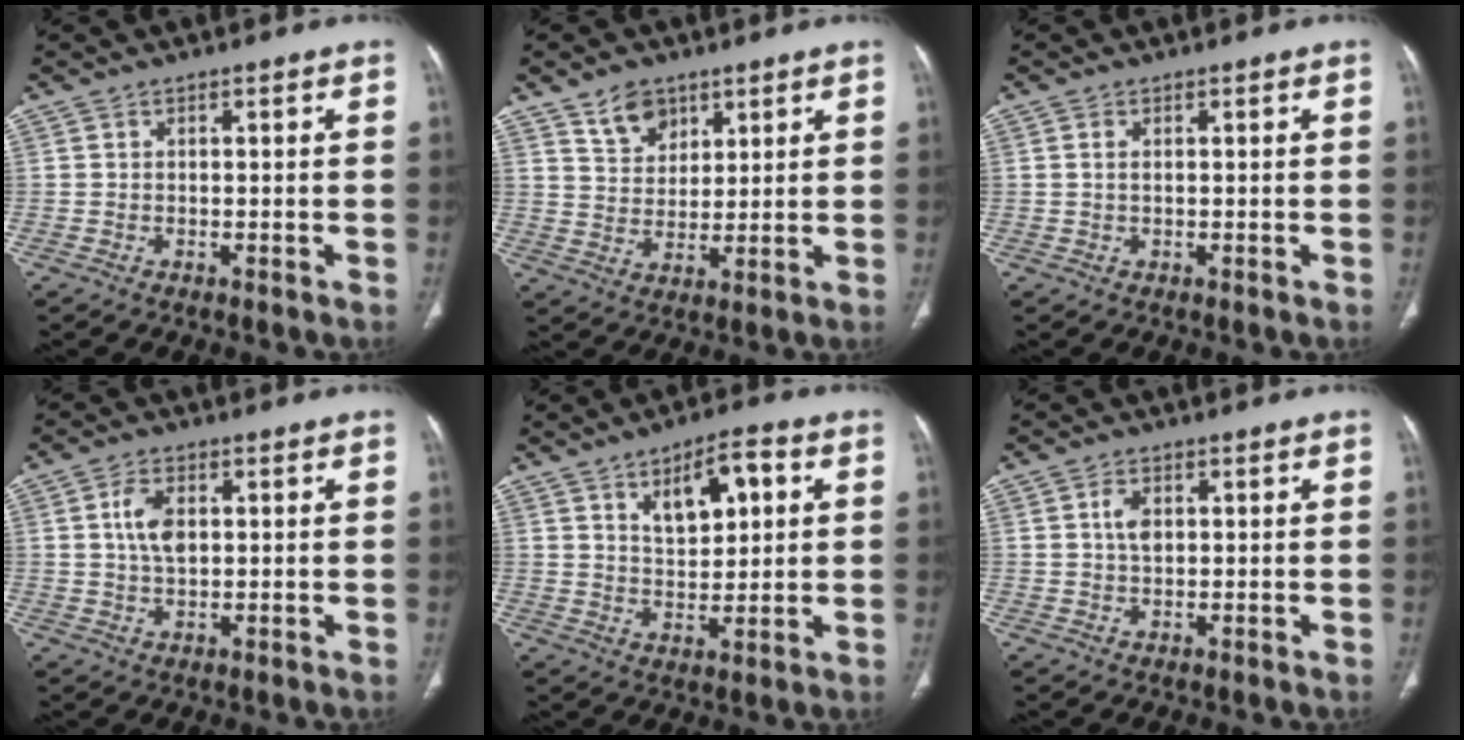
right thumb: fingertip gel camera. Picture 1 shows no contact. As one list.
[{"total": 7.0, "force": [4.5, 4.6, 2.6], "torque": [-0.021, -0.031, 0.088]}, {"total": 1.1, "force": [0.2, 0.5, 0.9], "torque": [-0.024, 0.005, 0.007]}, {"total": 5.5, "force": [1.1, 3.1, 4.3], "torque": [-0.083, 0.000, 0.020]}, {"total": 9.3, "force": [3.6, 4.5, 7.4], "torque": [-0.092, -0.010, 0.059]}, {"total": 3.2, "force": [0.7, 2.0, 2.4], "torque": [-0.043, 0.000, 0.013]}]